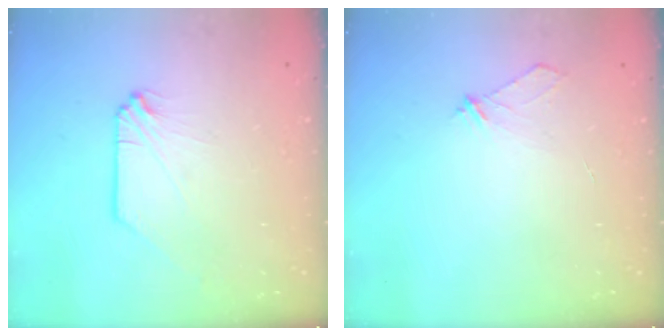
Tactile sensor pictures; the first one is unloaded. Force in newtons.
{"total": 3.6, "press": 3.6, "slide": 0.4}